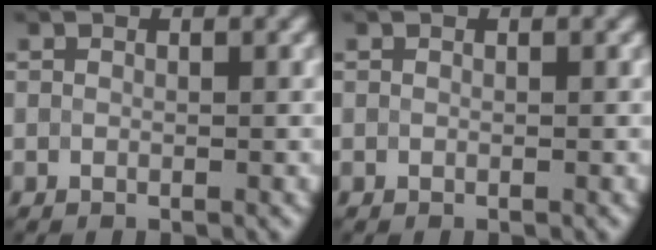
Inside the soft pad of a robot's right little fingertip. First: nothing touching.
{"total": 0.0}